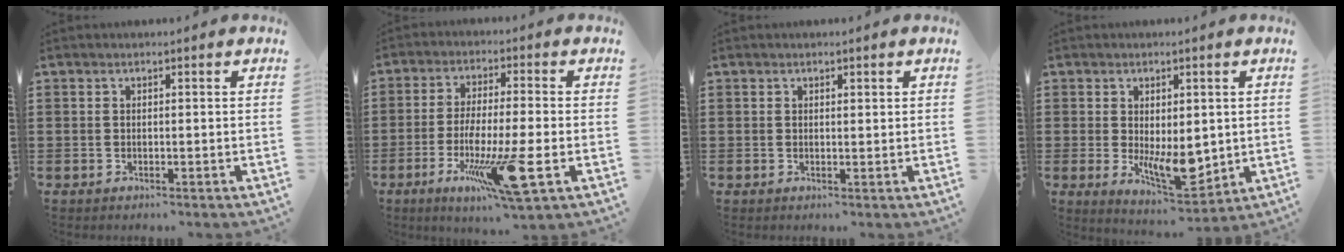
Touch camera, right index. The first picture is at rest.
{"total": 11.5, "force": [-3.9, 0.8, 10.8], "torque": [-0.215, -0.020, -0.073]}
{"total": 0.6, "force": [0.4, 0.4, 0.2], "torque": [-0.005, 0.003, 0.008]}
{"total": 7.4, "force": [-0.4, 3.6, 6.4], "torque": [-0.108, -0.008, -0.003]}